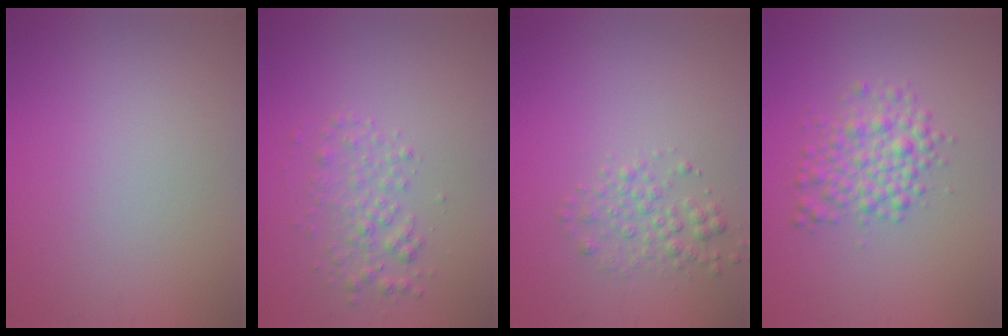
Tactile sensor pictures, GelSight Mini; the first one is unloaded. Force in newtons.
{"total": 2.3, "press": 2.3, "slide": 0.1}
{"total": 2.0, "press": 2.0, "slide": 0.1}
{"total": 3.6, "press": 3.6, "slide": 0.1}